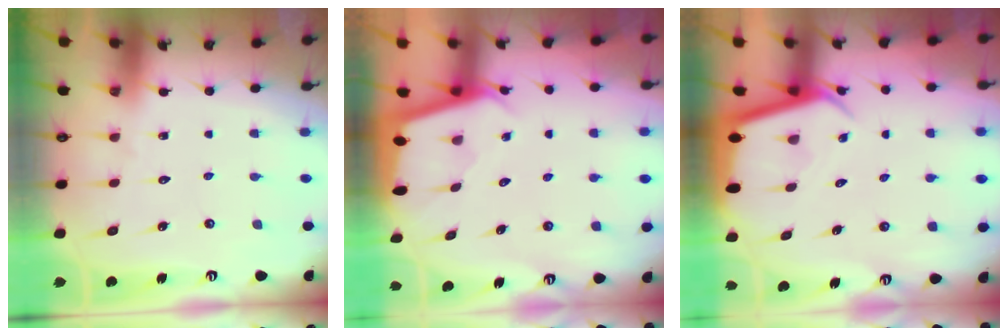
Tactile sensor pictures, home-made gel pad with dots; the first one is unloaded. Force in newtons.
{"total": 2.0, "press": 2.0, "slide": 0.2}
{"total": 3.5, "press": 3.5, "slide": 0.2}